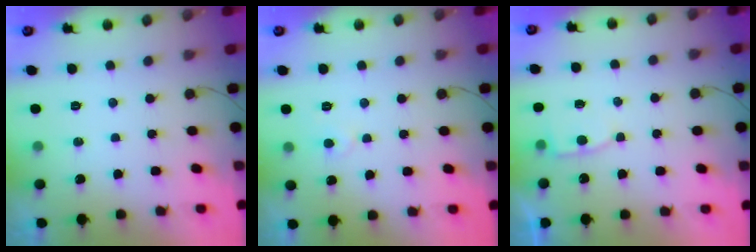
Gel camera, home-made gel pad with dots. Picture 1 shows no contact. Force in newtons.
{"total": 3.1, "press": 3.1, "slide": 0.5}
{"total": 5.0, "press": 4.9, "slide": 0.4}